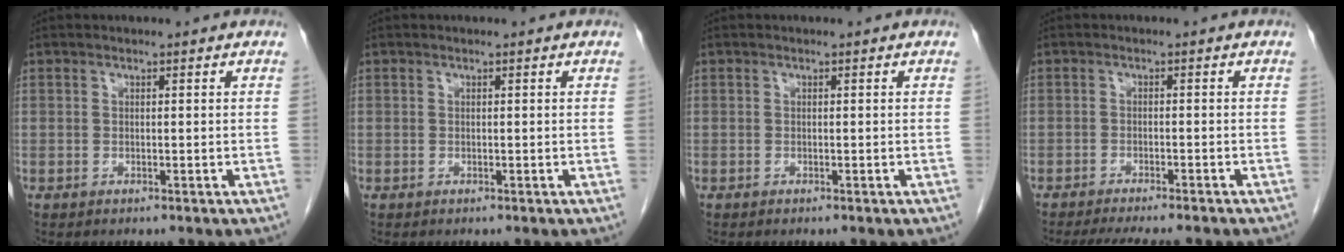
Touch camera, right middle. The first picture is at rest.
{"total": 0.0}
{"total": 0.0}
{"total": 9.6, "force": [-8.4, 1.3, 4.4], "torque": [-0.059, -0.014, -0.114]}